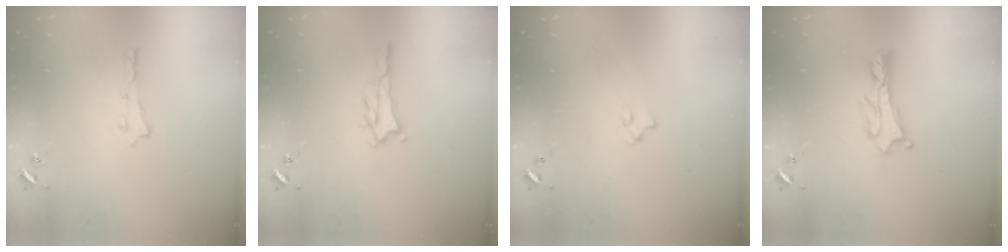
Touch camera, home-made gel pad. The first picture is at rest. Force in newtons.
{"total": 2.1, "press": 2.1, "slide": 0.3}
{"total": 1.3, "press": 1.3, "slide": 0.3}
{"total": 1.1, "press": 1.0, "slide": 0.2}